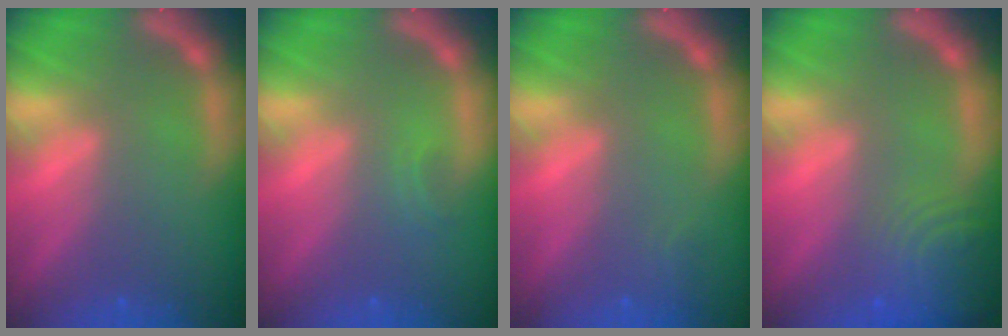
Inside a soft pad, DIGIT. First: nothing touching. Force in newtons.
{"total": 0.9}
{"total": 0.9}
{"total": 7.0}